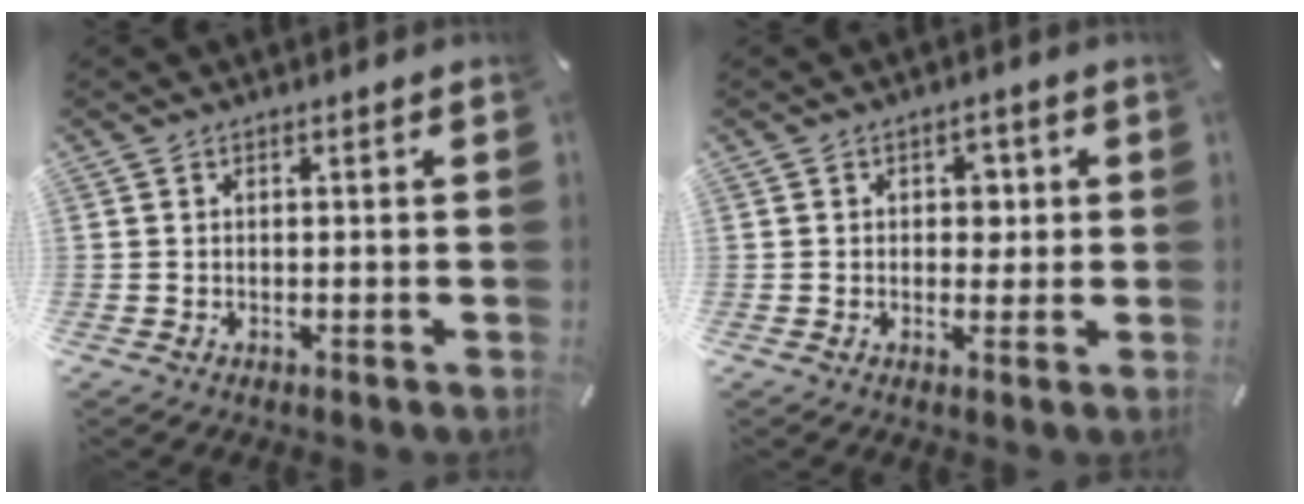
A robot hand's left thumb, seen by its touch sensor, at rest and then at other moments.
{"total": 3.4, "force": [0.2, 2.8, 2.0], "torque": [-0.011, -0.004, -0.008]}